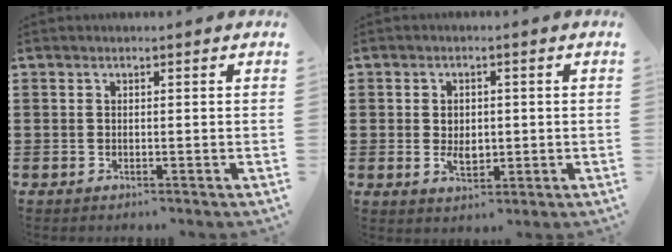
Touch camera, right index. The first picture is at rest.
{"total": 2.9, "force": [-0.1, 2.1, 2.0], "torque": [-0.033, 0.004, -0.006]}